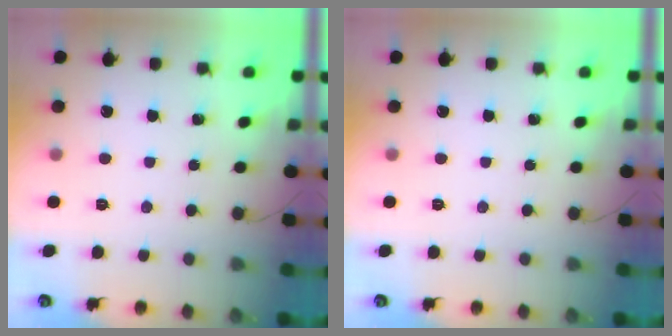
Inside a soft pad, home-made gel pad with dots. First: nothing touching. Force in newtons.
{"total": 0.0}